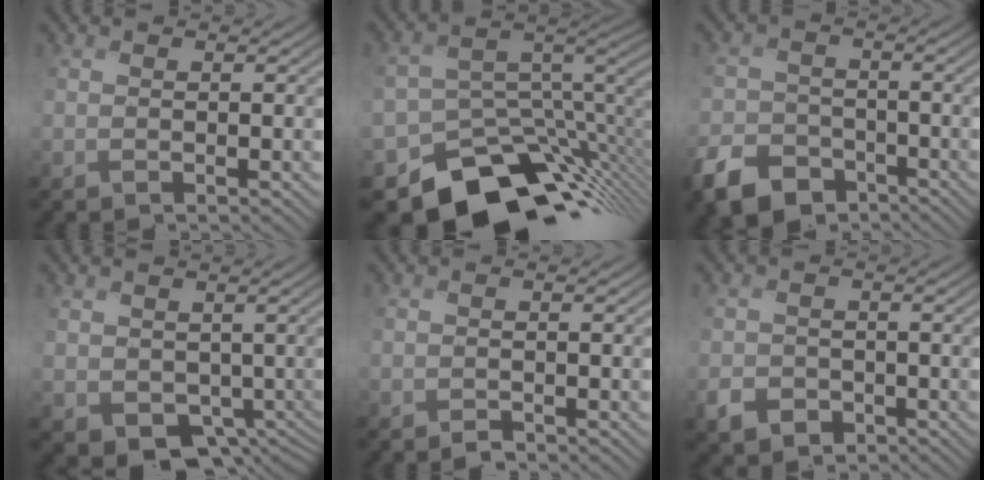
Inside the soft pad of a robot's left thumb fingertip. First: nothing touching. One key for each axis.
{"total": 12.4, "fx": -8.0, "fy": 7.3, "fz": 6.1, "tx": -0.121, "ty": -0.034, "tz": -0.115}
{"total": 7.0, "fx": -4.7, "fy": 4.3, "fz": 2.8, "tx": -0.065, "ty": -0.010, "tz": -0.097}
{"total": 5.0, "fx": -0.5, "fy": 4.2, "fz": 2.7, "tx": -0.070, "ty": -0.033, "tz": -0.004}
{"total": 1.1, "fx": -1.1, "fy": 0.1, "fz": 0.2, "tx": 0.001, "ty": 0.002, "tz": -0.025}
{"total": 3.2, "fx": -1.8, "fy": 2.4, "fz": 1.2, "tx": -0.024, "ty": -0.006, "tz": -0.037}